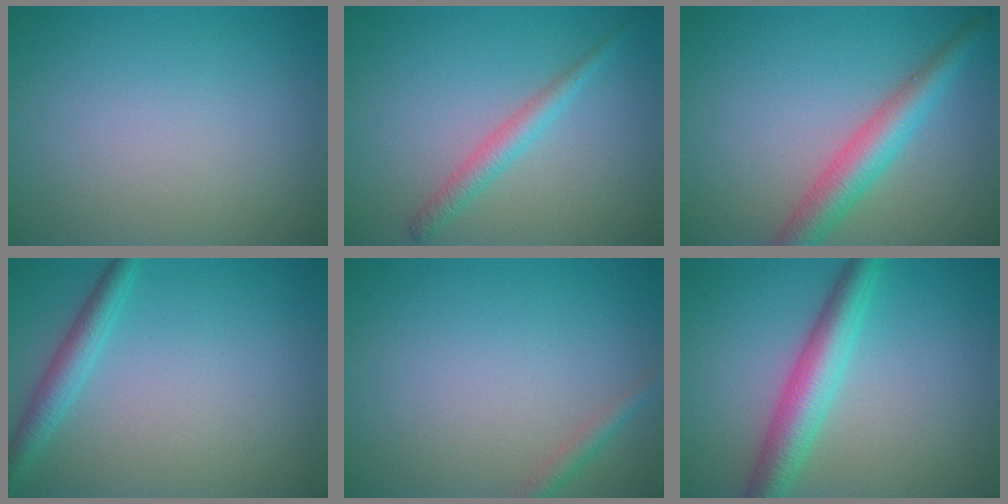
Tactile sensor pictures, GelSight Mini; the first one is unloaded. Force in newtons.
{"total": 2.1, "press": 2.1, "slide": 0.1}
{"total": 4.4, "press": 4.4, "slide": 0.1}
{"total": 2.5, "press": 2.5, "slide": 0.1}
{"total": 1.3, "press": 1.3, "slide": 0.0}
{"total": 4.9, "press": 4.9, "slide": 0.1}